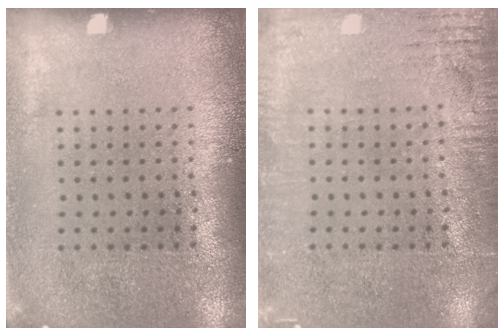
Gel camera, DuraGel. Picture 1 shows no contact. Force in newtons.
{"total": 3.0, "press": 3.0, "slide": 0.2}